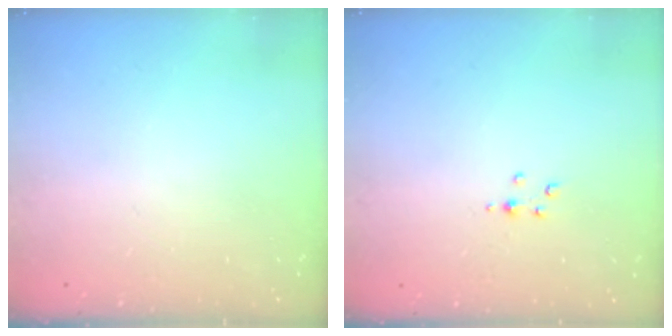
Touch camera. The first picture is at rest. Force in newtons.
{"total": 3.1, "press": 3.1, "slide": 0.4}